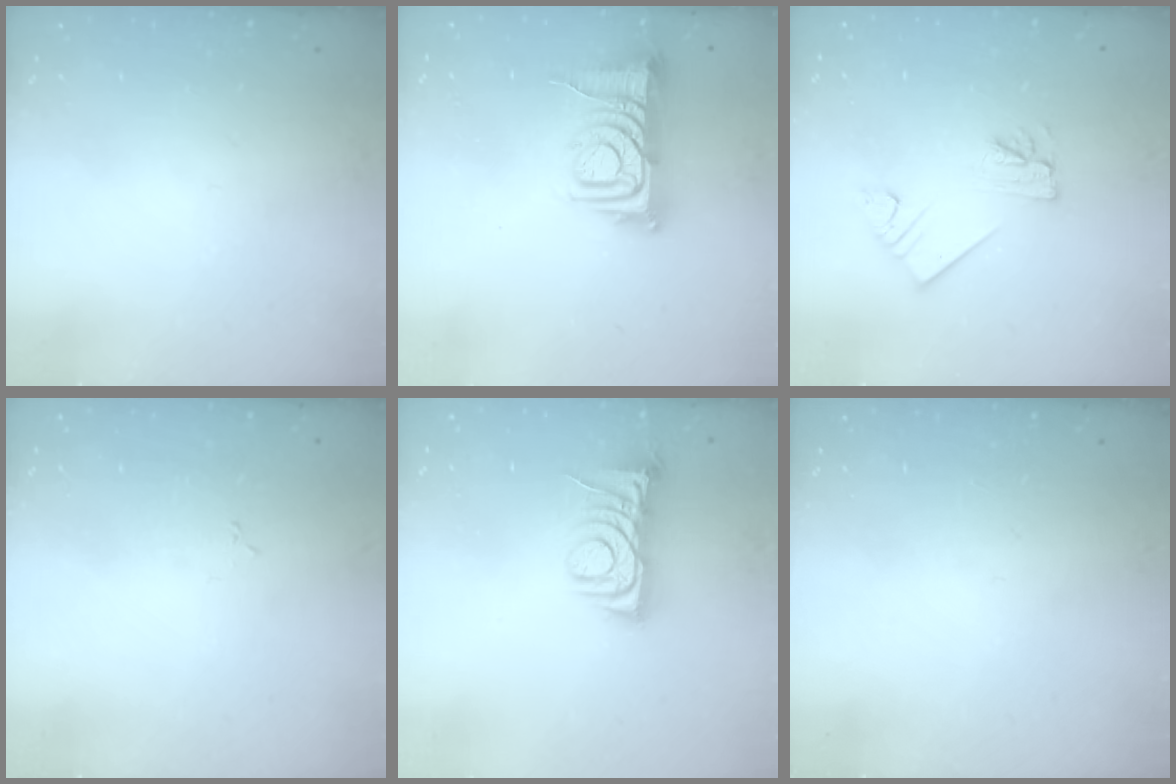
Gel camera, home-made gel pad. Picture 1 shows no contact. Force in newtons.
{"total": 9.4, "press": 9.3, "slide": 1.2}
{"total": 5.4, "press": 5.4, "slide": 0.6}
{"total": 1.9, "press": 1.9, "slide": 0.3}
{"total": 7.1, "press": 7.0, "slide": 1.0}
{"total": 0.0}